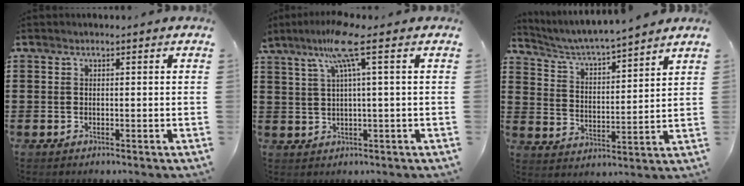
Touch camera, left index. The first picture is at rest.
{"total": 7.9, "force": [3.6, 0.1, 7.0], "torque": [-0.145, 0.005, 0.059]}
{"total": 4.4, "force": [4.2, -0.2, 1.4], "torque": [-0.047, -0.034, 0.065]}